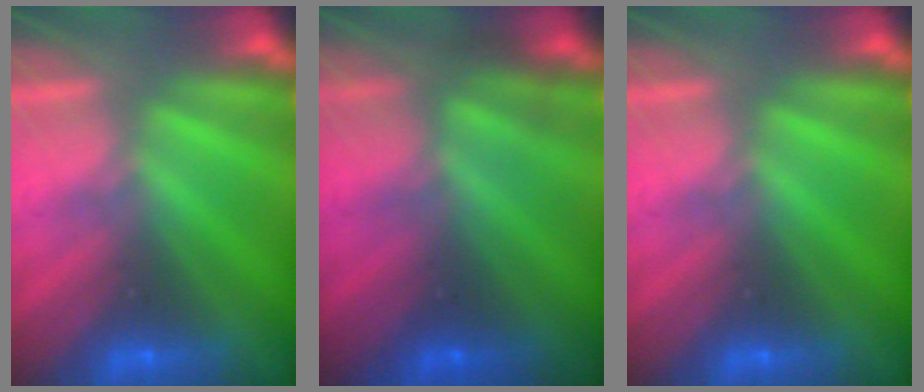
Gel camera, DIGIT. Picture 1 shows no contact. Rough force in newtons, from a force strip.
{"total": 4.4}
{"total": 0.0}